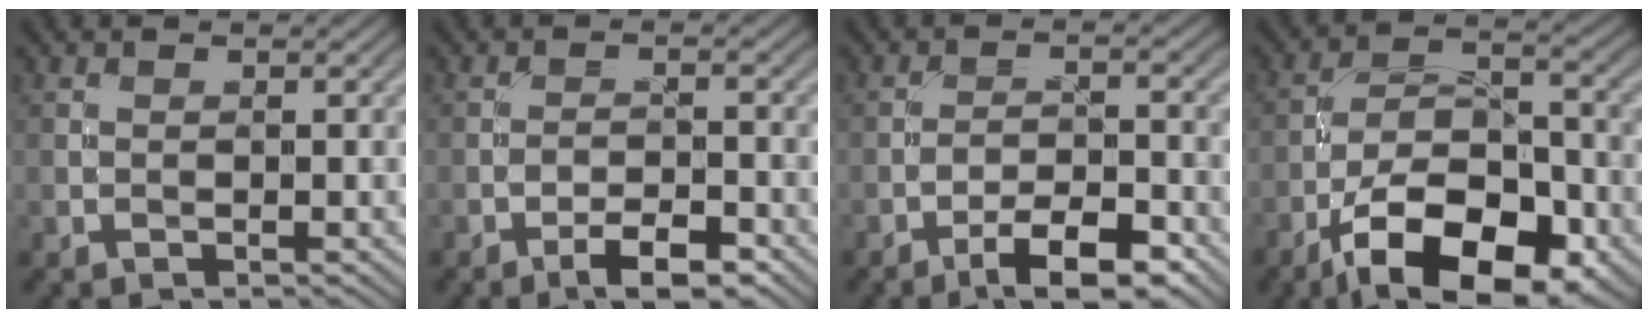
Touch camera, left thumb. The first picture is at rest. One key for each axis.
{"total": 4.8, "fx": -3.1, "fy": 1.4, "fz": 3.3, "tx": -0.053, "ty": 0.008, "tz": -0.051}
{"total": 7.3, "fx": -4.7, "fy": 2.2, "fz": 5.1, "tx": -0.077, "ty": 0.007, "tz": -0.078}
{"total": 14.6, "fx": -8.2, "fy": 6.6, "fz": 10.1, "tx": -0.179, "ty": -0.009, "tz": -0.147}